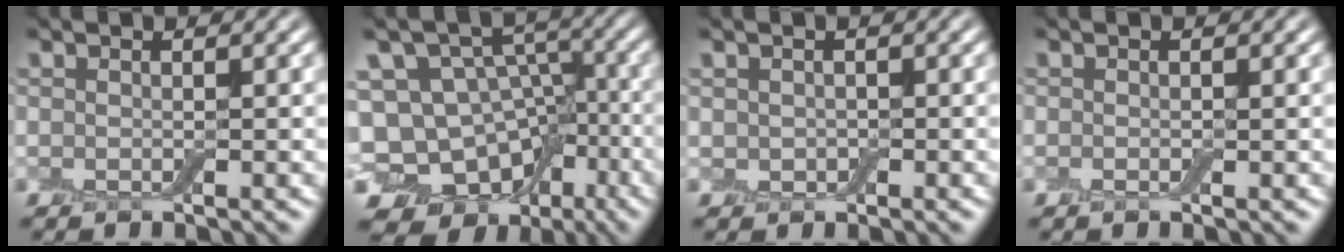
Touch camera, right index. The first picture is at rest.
{"total": 15.6, "force": [-7.7, 12.0, 6.3], "torque": [-0.106, -0.004, -0.108]}
{"total": 0.9, "force": [0.0, 0.9, 0.4], "torque": [-0.009, -0.001, -0.001]}
{"total": 0.6, "force": [-0.1, 0.1, 0.6], "torque": [-0.011, -0.002, -0.002]}